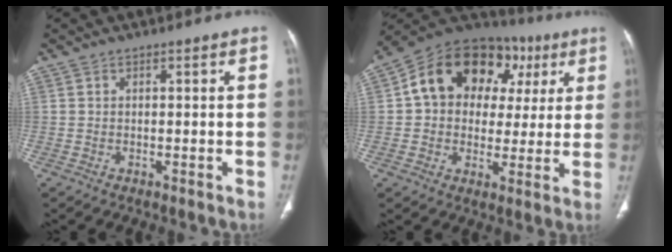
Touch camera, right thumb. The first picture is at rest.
{"total": 20.5, "force": [5.9, 15.0, 12.7], "torque": [-0.149, 0.035, 0.086]}